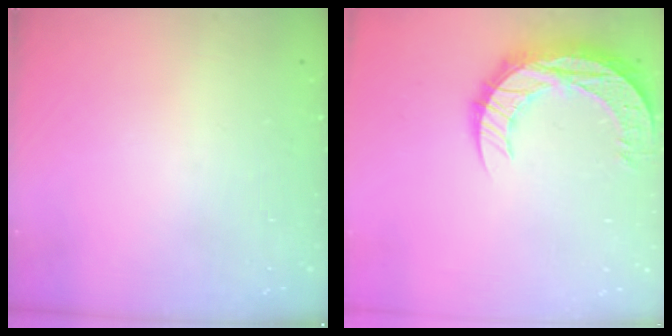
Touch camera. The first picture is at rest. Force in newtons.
{"total": 12.8, "press": 12.8, "slide": 0.9}